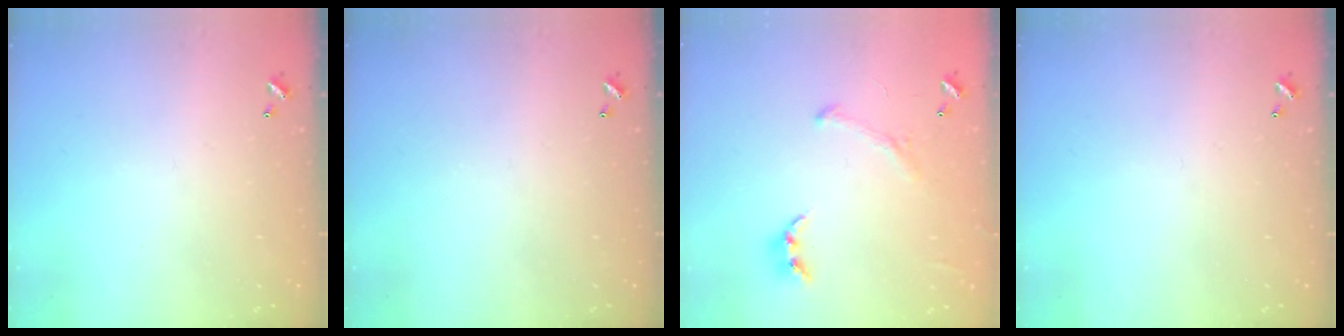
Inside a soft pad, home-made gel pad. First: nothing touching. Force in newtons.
{"total": 0.0}
{"total": 1.6, "press": 1.4, "slide": 0.8}
{"total": 0.0}